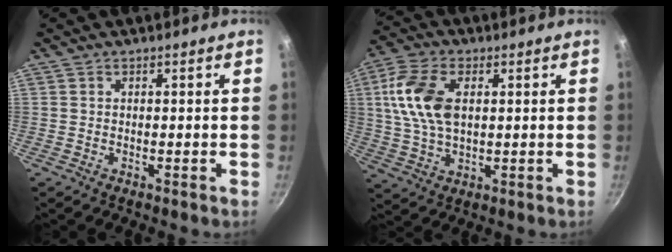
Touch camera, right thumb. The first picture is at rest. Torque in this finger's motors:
{"motor_torque": [0.18, 0.26, 1.20, 0.27, 0.15]}